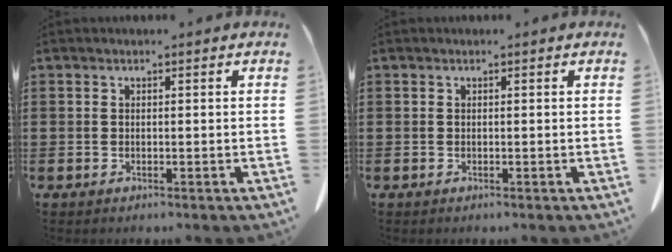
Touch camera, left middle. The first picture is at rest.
{"total": 0.0}